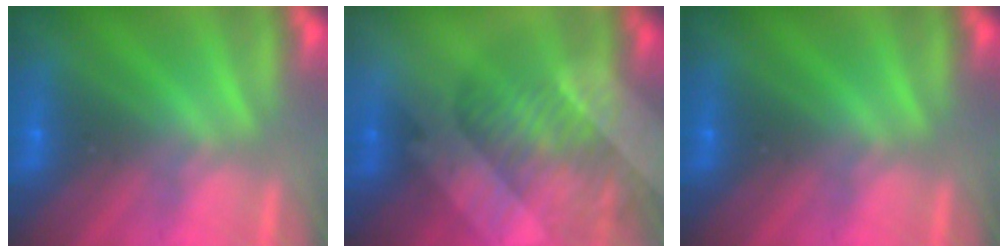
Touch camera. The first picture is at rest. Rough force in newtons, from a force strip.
{"total": 3.4}
{"total": 0.0}